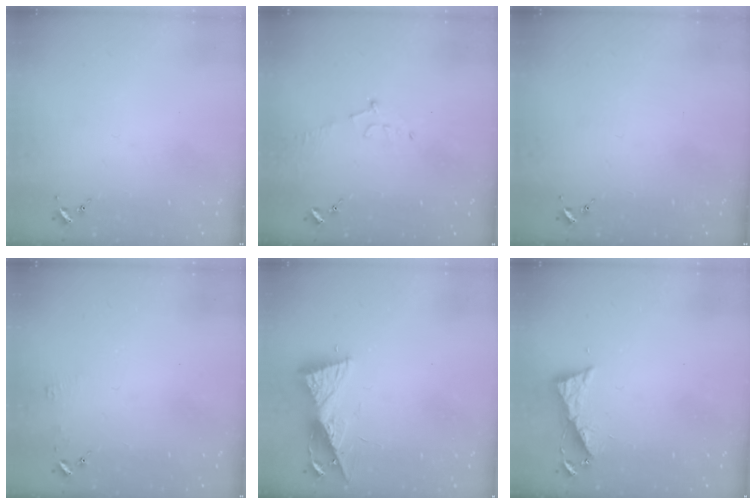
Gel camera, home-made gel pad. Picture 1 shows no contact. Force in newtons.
{"total": 5.7, "press": 5.7, "slide": 0.6}
{"total": 0.0}
{"total": 3.4, "press": 3.3, "slide": 0.3}
{"total": 8.7, "press": 8.7, "slide": 0.6}
{"total": 6.4, "press": 6.4, "slide": 0.6}